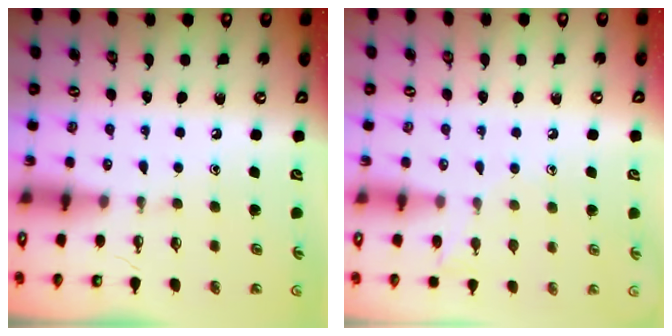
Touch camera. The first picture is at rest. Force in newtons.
{"total": 6.0, "press": 6.0, "slide": 0.6}